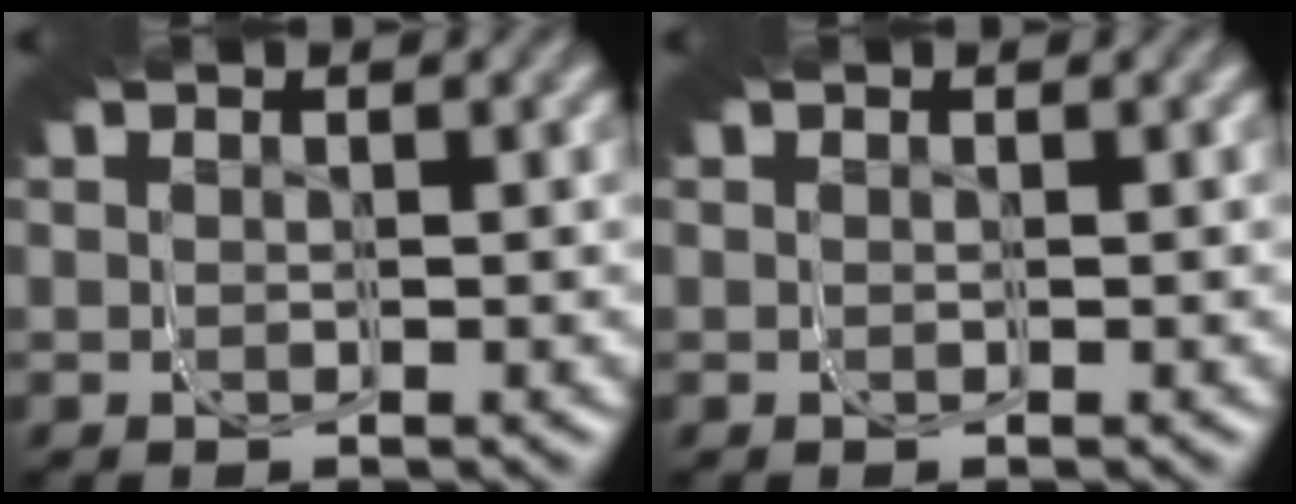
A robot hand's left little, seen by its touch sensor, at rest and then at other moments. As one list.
[{"total": 0.0}]